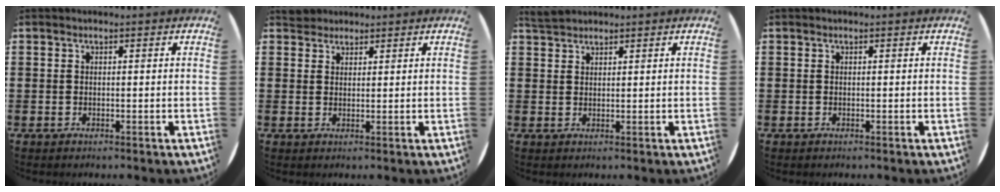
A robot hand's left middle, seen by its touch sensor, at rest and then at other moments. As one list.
[{"total": 2.3, "force": [2.1, 0.8, -0.1], "torque": [0.007, 0.002, 0.041]}, {"total": 2.1, "force": [2.0, 0.5, 0.3], "torque": [-0.001, 0.002, 0.037]}, {"total": 0.0}]